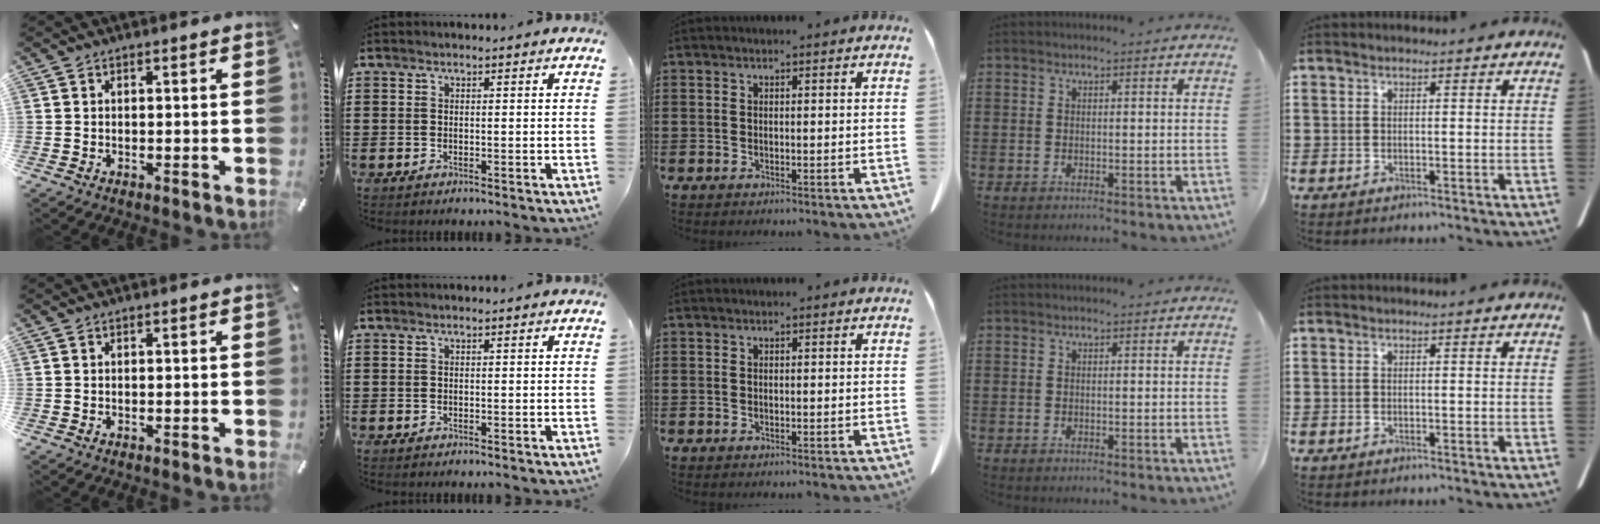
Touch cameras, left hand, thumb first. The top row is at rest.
{}